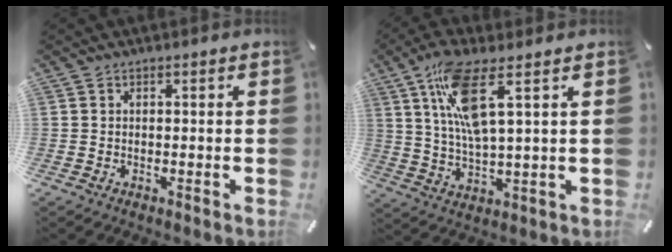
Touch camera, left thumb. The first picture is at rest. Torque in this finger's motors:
{"motor_torque": [1.94, 1.93, 1.45, -1.32, 0.26]}